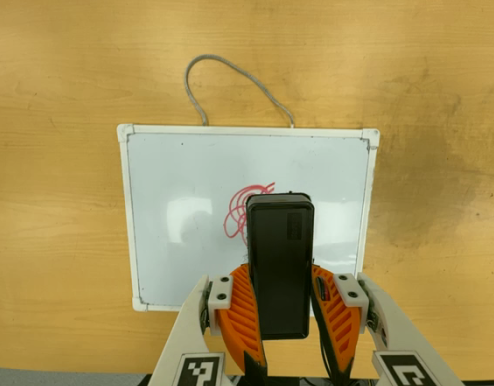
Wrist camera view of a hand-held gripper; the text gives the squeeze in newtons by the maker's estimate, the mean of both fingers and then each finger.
{"total": 9.1, "left": 7.6, "right": 10.6}